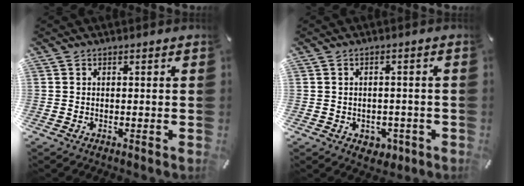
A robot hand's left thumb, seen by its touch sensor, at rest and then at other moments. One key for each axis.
{"total": 3.6, "fx": -1.1, "fy": 3.0, "fz": 1.6, "tx": -0.018, "ty": 0.003, "tz": -0.020}